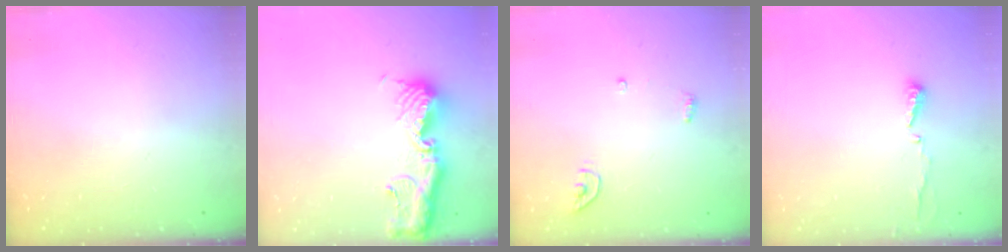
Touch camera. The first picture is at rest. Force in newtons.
{"total": 14.1, "press": 14.0, "slide": 1.5}
{"total": 3.9, "press": 3.8, "slide": 0.3}
{"total": 4.8, "press": 4.8, "slide": 0.3}